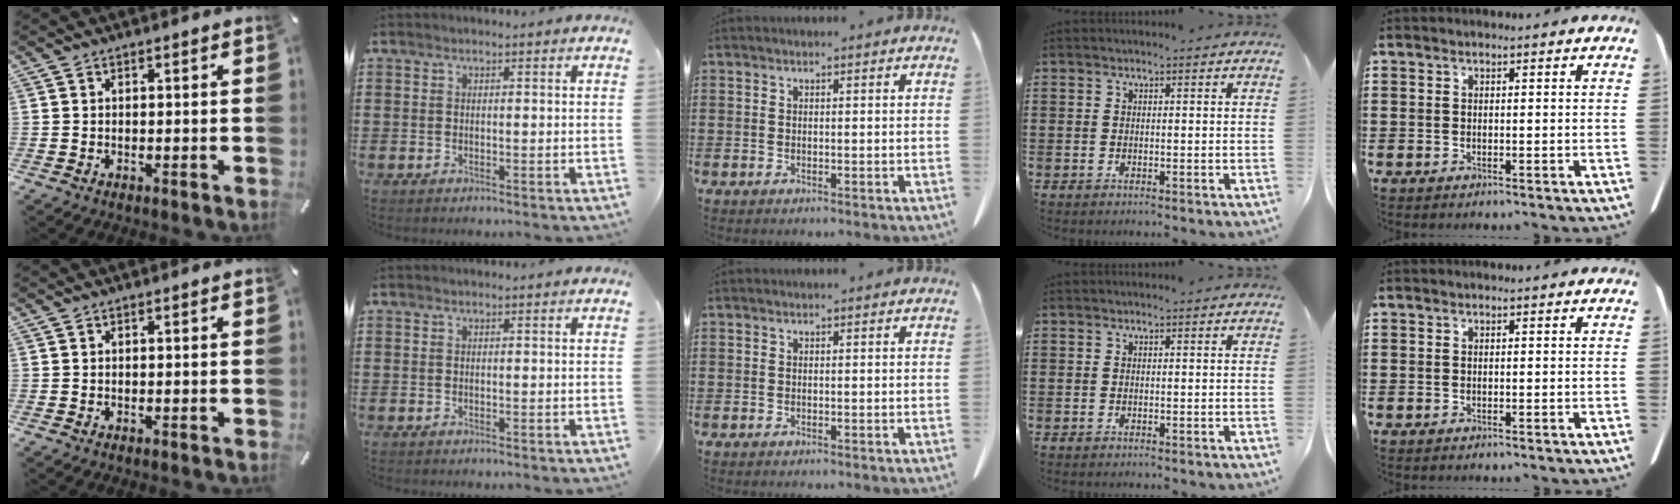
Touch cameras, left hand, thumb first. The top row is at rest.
{}